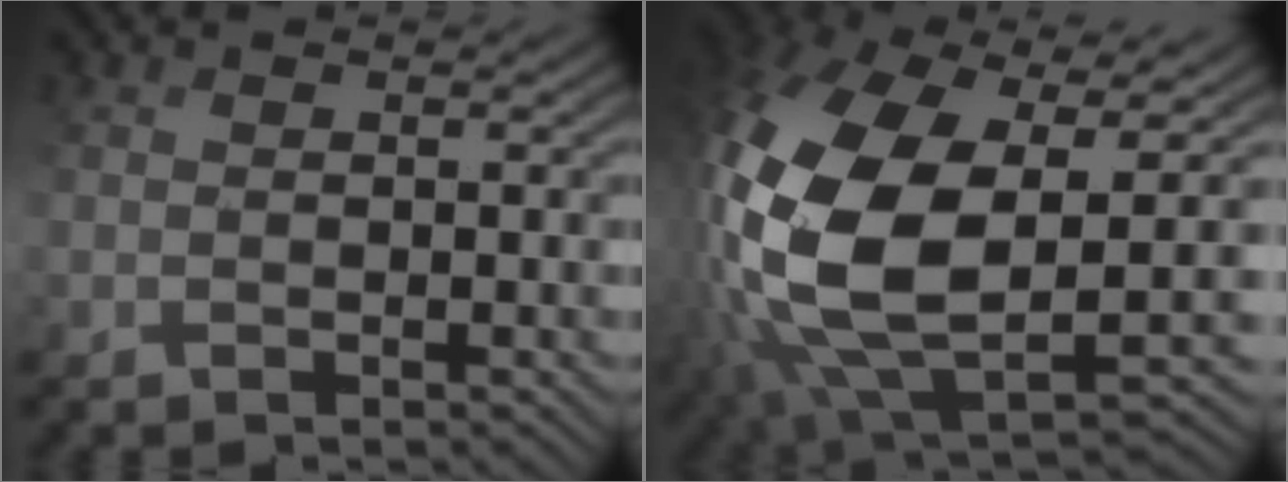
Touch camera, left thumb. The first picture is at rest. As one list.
[{"total": 17.2, "force": [-0.2, 9.2, 14.5], "torque": [-0.371, -0.033, 0.018]}]